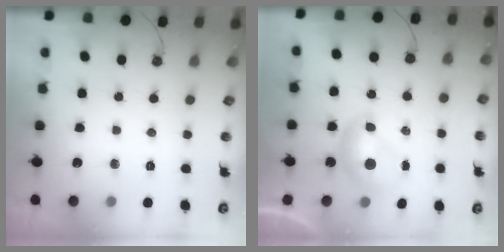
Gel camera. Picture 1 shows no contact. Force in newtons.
{"total": 0.0}